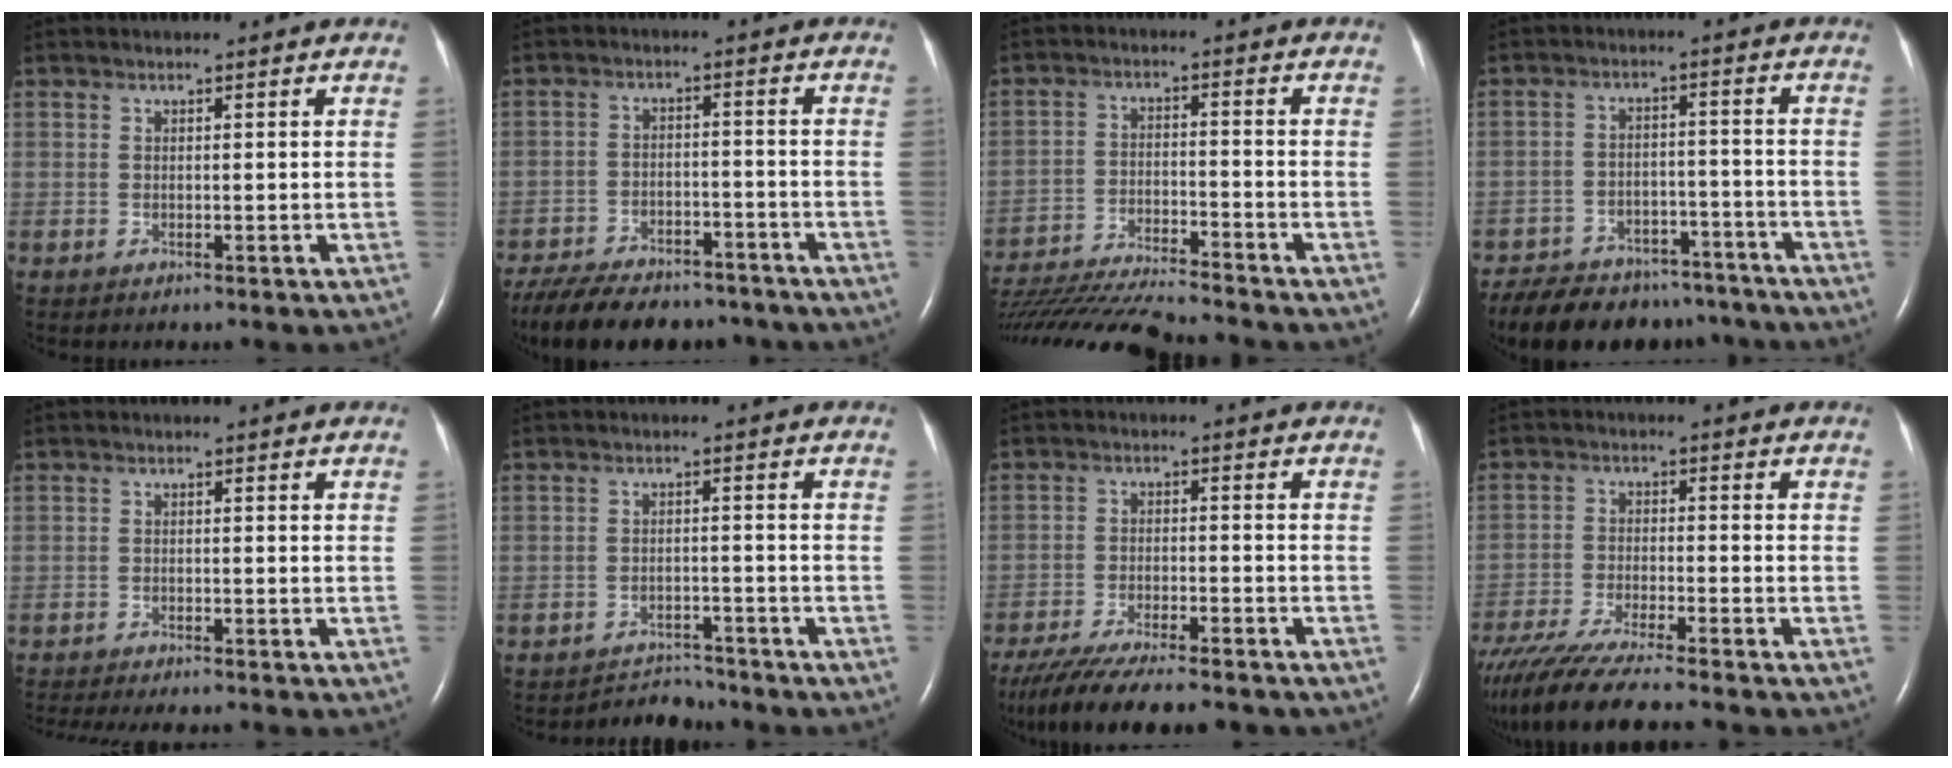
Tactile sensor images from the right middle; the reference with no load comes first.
{"total": 17.8, "force": [-14.8, 6.3, 7.5], "torque": [-0.177, -0.015, -0.213]}
{"total": 18.4, "force": [-17.0, 0.3, 7.2], "torque": [-0.143, -0.041, -0.273]}
{"total": 18.0, "force": [-15.3, 7.4, 5.9], "torque": [-0.132, 0.000, -0.209]}
{"total": 9.2, "force": [-8.2, 1.0, 4.1], "torque": [-0.054, -0.013, -0.118]}
{"total": 3.6, "force": [-3.4, 0.5, -1.2], "torque": [0.018, -0.001, -0.052]}
{"total": 16.3, "force": [-14.0, 2.6, 8.0], "torque": [-0.151, -0.032, -0.210]}
{"total": 13.2, "force": [-11.4, 0.0, 6.7], "torque": [-0.116, -0.035, -0.191]}